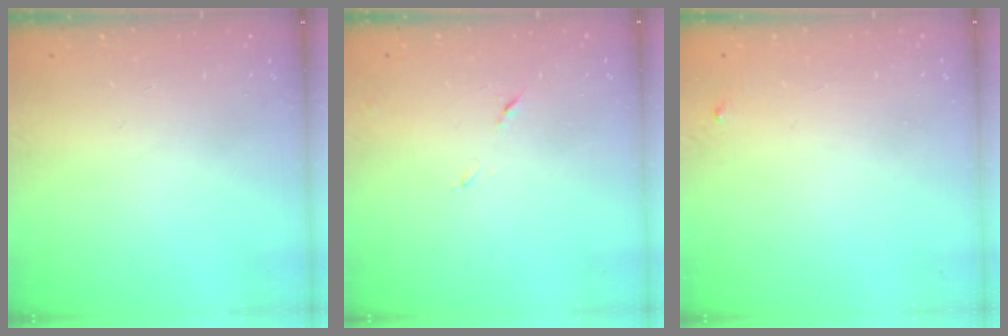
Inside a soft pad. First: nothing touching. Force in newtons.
{"total": 6.1, "press": 6.1, "slide": 0.6}
{"total": 3.5, "press": 3.4, "slide": 0.4}